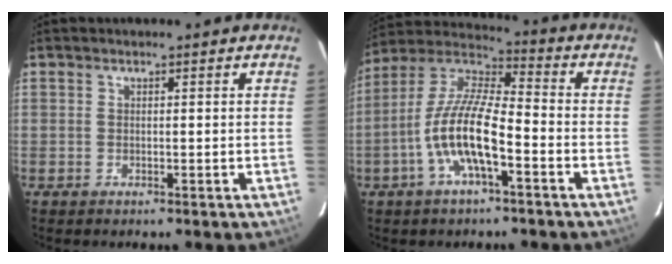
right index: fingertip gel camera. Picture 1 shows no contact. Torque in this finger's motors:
{"motor_torque": [0.68, -0.36, 0.90, 0.21]}